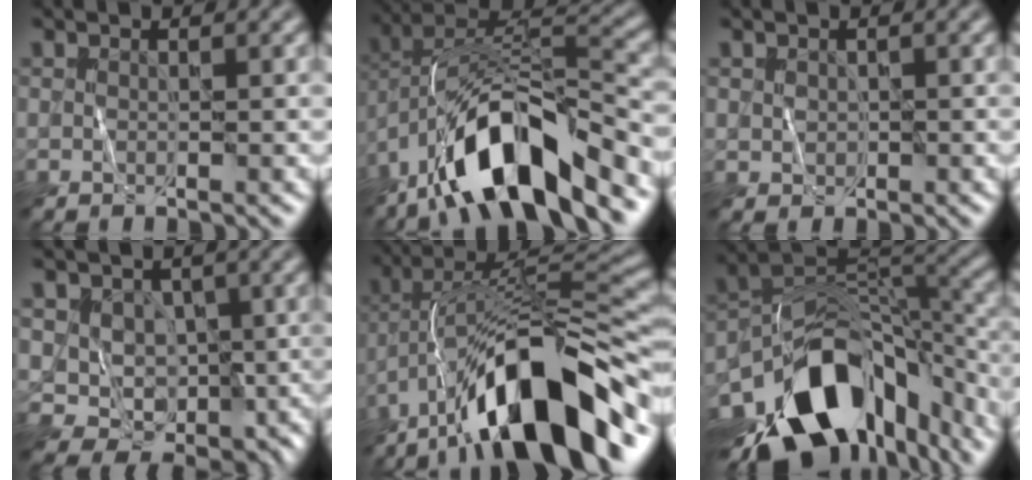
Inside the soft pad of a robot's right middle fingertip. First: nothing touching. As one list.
[{"total": 11.5, "force": [-6.4, 4.1, 8.6], "torque": [-0.149, 0.012, -0.125]}, {"total": 1.0, "force": [0.3, 1.0, 0.1], "torque": [0.003, -0.003, 0.006]}, {"total": 6.2, "force": [-0.3, 5.6, 2.7], "torque": [-0.014, -0.002, -0.009]}, {"total": 14.9, "force": [-8.0, 4.7, 11.6], "torque": [-0.191, 0.020, -0.139]}, {"total": 14.9, "force": [-8.4, 8.2, 9.2], "torque": [-0.161, 0.014, -0.133]}]